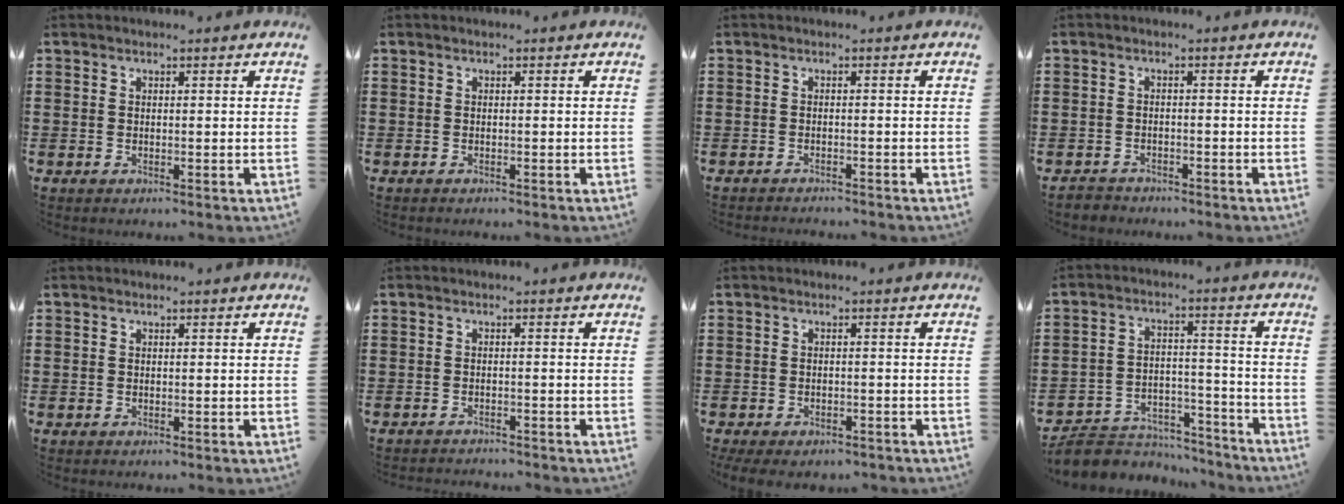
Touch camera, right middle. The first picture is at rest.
{"total": 0.0}
{"total": 1.0, "force": [-1.0, -0.1, 0.0], "torque": [-0.004, -0.001, -0.020]}
{"total": 1.7, "force": [-1.6, 0.5, -0.2], "torque": [-0.003, 0.000, -0.036]}
{"total": 0.0}
{"total": 1.3, "force": [-1.3, 0.0, 0.0], "torque": [-0.006, 0.000, -0.027]}
{"total": 1.7, "force": [-1.7, 0.4, 0.3], "torque": [-0.012, -0.003, -0.035]}
{"total": 7.4, "force": [-7.0, 2.2, 1.2], "torque": [-0.025, 0.022, -0.136]}